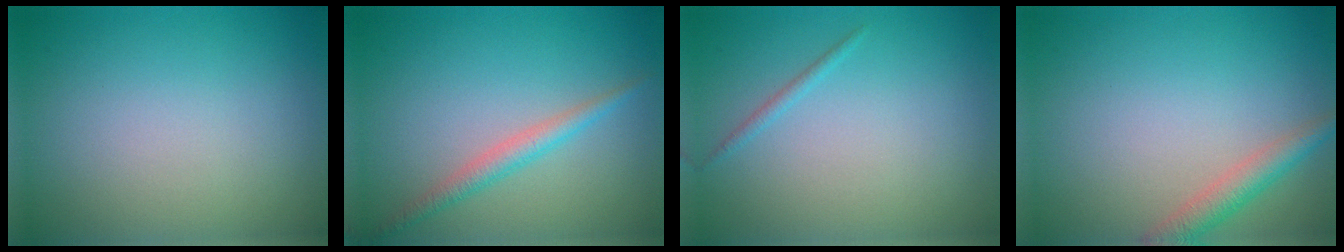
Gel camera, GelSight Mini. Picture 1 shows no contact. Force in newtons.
{"total": 2.0, "press": 2.0, "slide": 0.1}
{"total": 0.7, "press": 0.7, "slide": 0.1}
{"total": 2.6, "press": 2.6, "slide": 0.2}